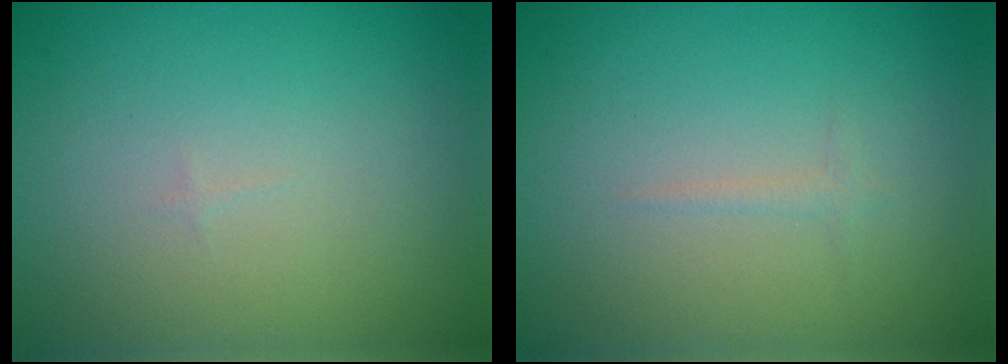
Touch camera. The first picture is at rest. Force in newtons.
{"total": 0.6, "press": 0.6, "slide": 0.0}